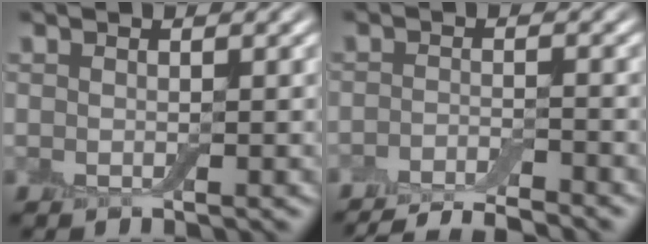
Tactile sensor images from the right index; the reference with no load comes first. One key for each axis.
{"total": 5.1, "fx": -4.6, "fy": 0.8, "fz": 2.1, "tx": -0.030, "ty": -0.005, "tz": -0.080}